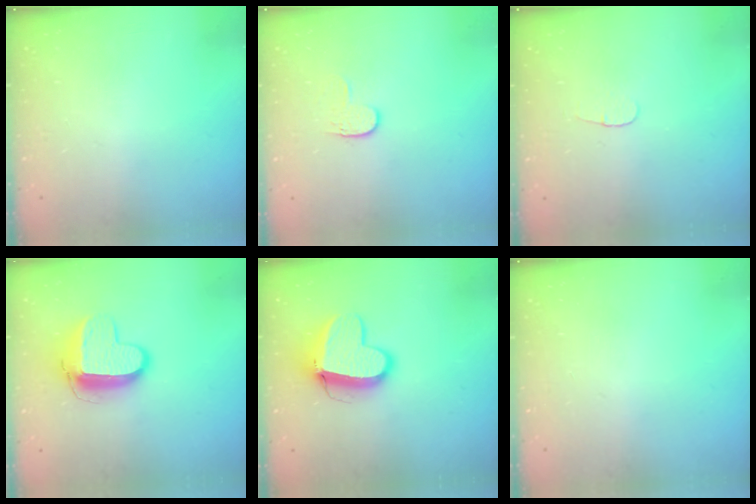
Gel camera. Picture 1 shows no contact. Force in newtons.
{"total": 4.6, "press": 4.6, "slide": 0.5}
{"total": 3.4, "press": 3.3, "slide": 0.4}
{"total": 11.1, "press": 11.0, "slide": 1.3}
{"total": 11.7, "press": 11.6, "slide": 1.3}
{"total": 0.0}